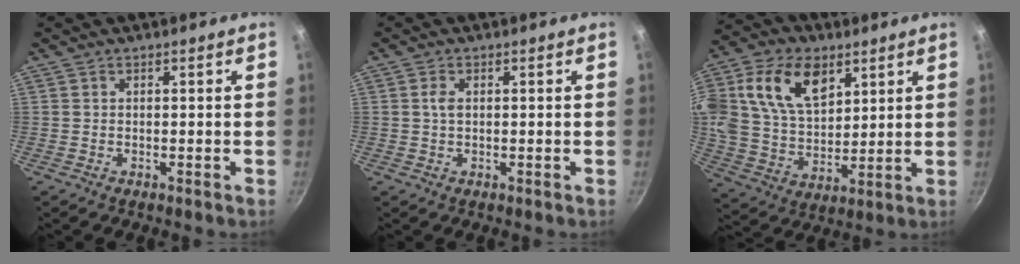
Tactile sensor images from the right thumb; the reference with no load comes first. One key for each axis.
{"total": 1.8, "fx": 0.3, "fy": 1.1, "fz": 1.4, "tx": -0.026, "ty": 0.002, "tz": 0.006}
{"total": 19.4, "fx": 8.0, "fy": 12.6, "fz": 12.4, "tx": -0.219, "ty": -0.012, "tz": 0.148}